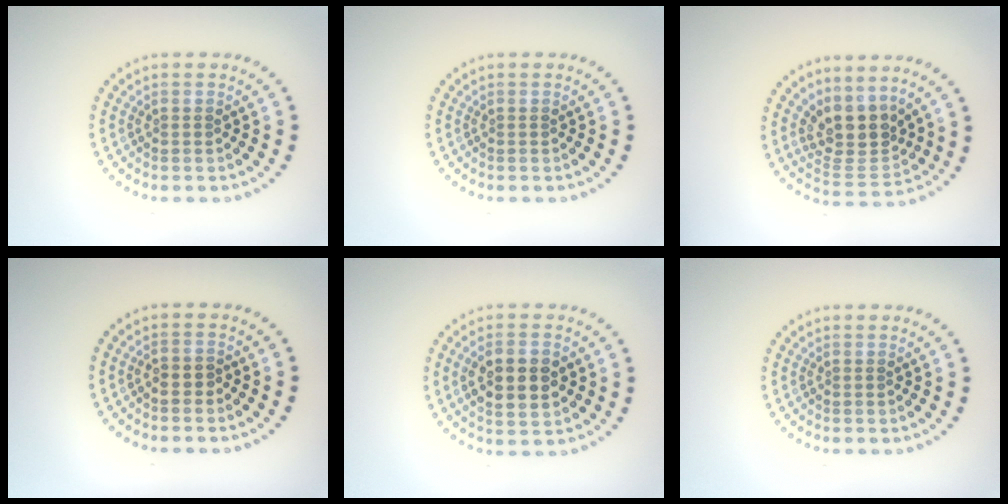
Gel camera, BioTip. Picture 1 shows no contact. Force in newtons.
{"total": 0.0}
{"total": 4.1, "press": 3.4, "slide": 2.3}
{"total": 0.8, "press": 0.6, "slide": 0.5}
{"total": 4.5, "press": 4.4, "slide": 0.5}
{"total": 0.0}